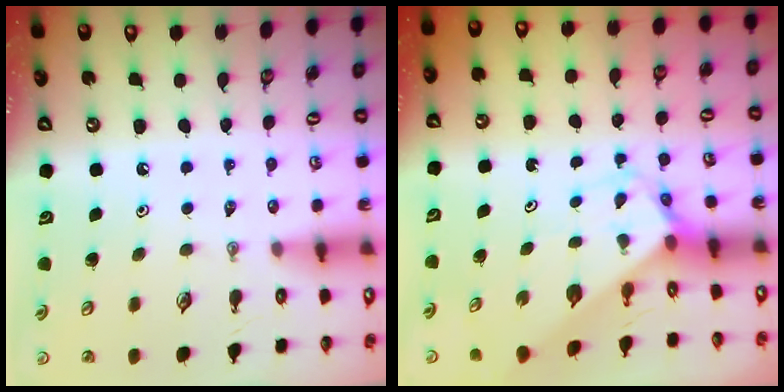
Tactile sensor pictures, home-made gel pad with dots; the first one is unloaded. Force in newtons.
{"total": 2.7, "press": 2.7, "slide": 0.2}